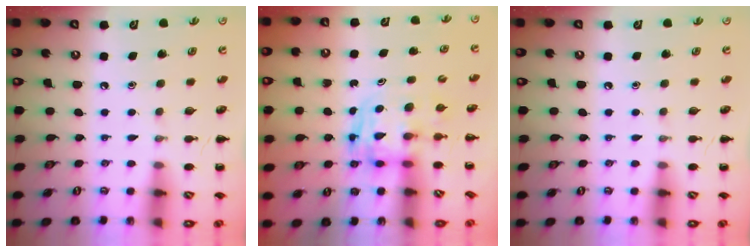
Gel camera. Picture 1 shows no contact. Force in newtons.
{"total": 2.6, "press": 2.6, "slide": 0.2}
{"total": 0.0}